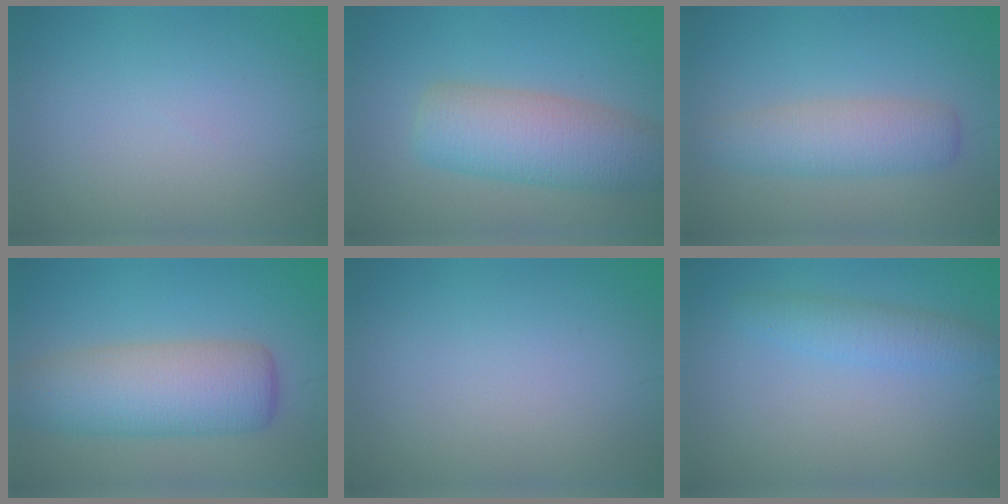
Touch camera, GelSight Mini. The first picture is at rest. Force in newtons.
{"total": 7.1, "press": 7.1, "slide": 0.4}
{"total": 4.1, "press": 4.1, "slide": 0.2}
{"total": 7.8, "press": 7.8, "slide": 0.2}
{"total": 0.0}
{"total": 2.4, "press": 2.4, "slide": 0.1}